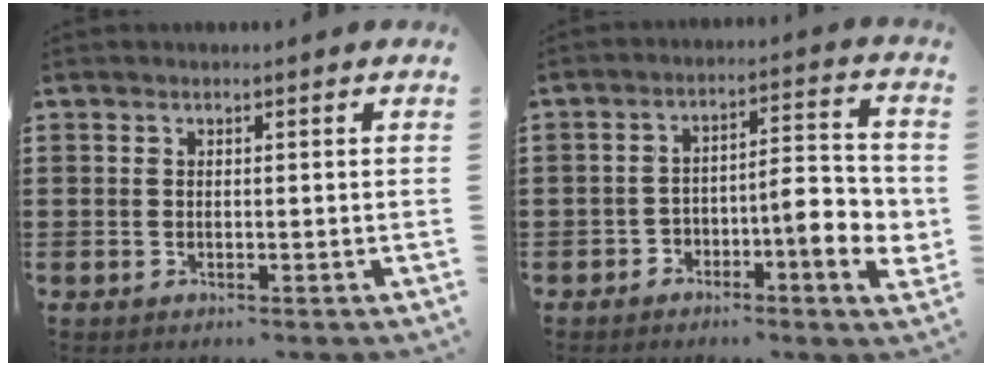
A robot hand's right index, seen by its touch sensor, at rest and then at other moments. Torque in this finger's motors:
{"motor_torque": [0.57, -0.26, 0.36, 0.10]}